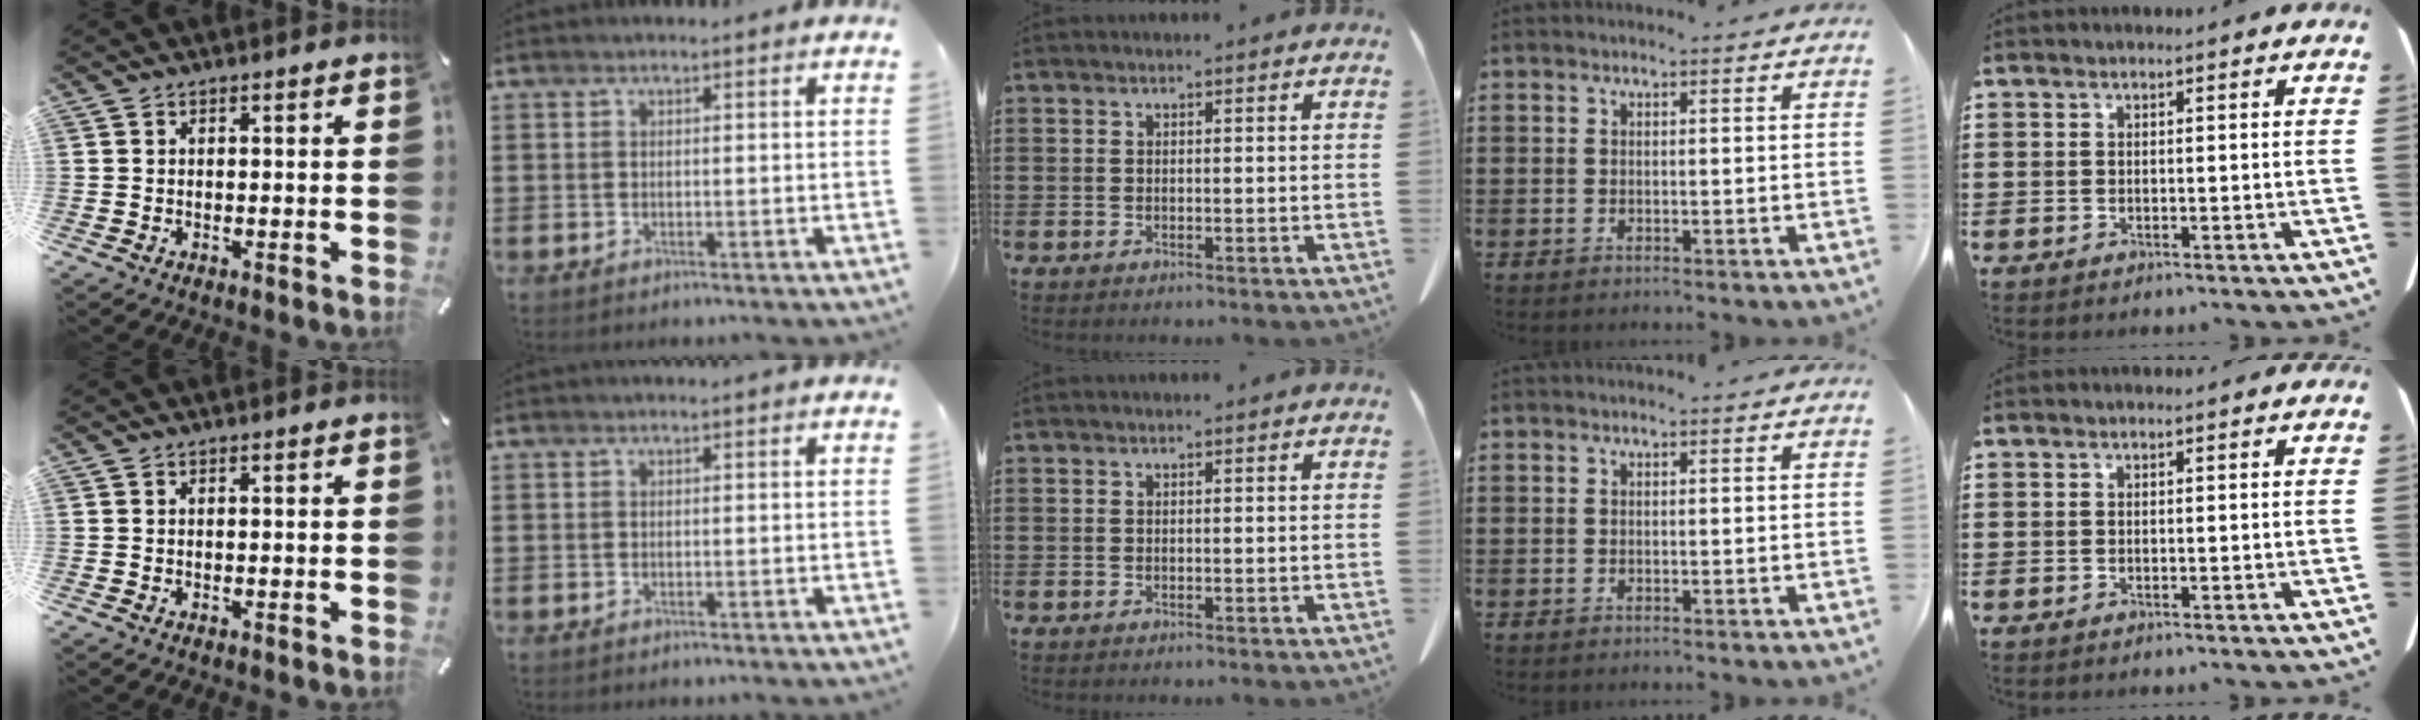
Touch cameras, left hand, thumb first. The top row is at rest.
{}